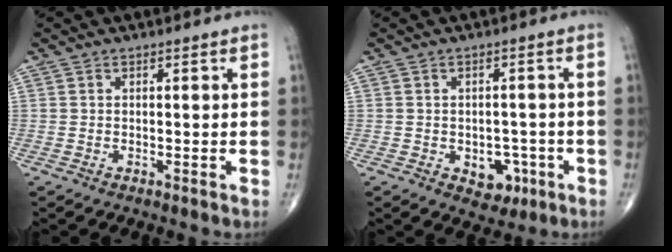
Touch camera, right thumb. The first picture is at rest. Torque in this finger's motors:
{"motor_torque": [1.60, 1.33, 0.25, -0.43, 0.00]}